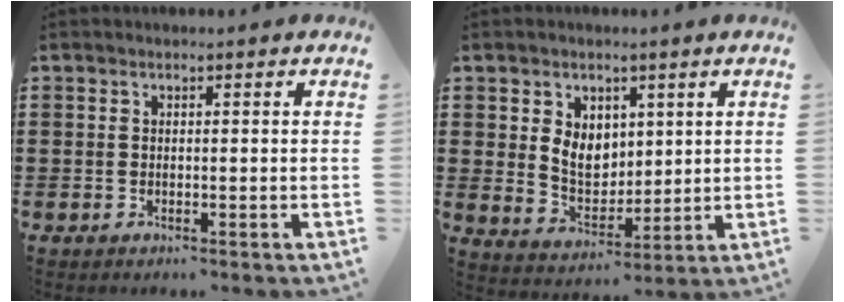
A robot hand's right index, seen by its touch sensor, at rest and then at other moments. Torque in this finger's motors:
{"motor_torque": [0.71, 0.62, 0.48, 0.11]}